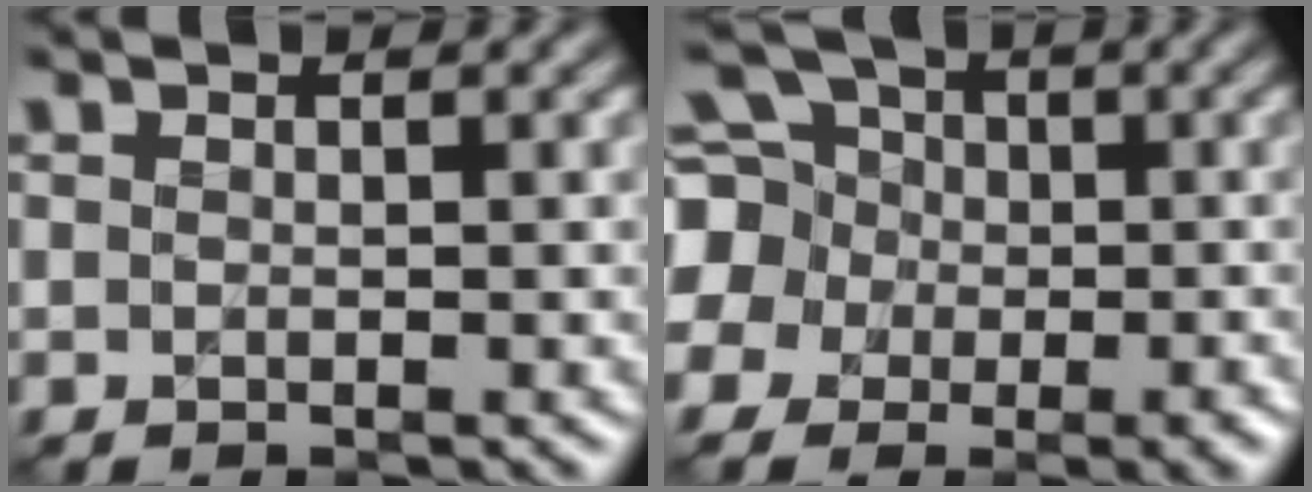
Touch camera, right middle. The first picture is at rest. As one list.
[{"total": 12.1, "force": [-0.4, 10.9, 5.1], "torque": [-0.137, 0.010, -0.038]}]